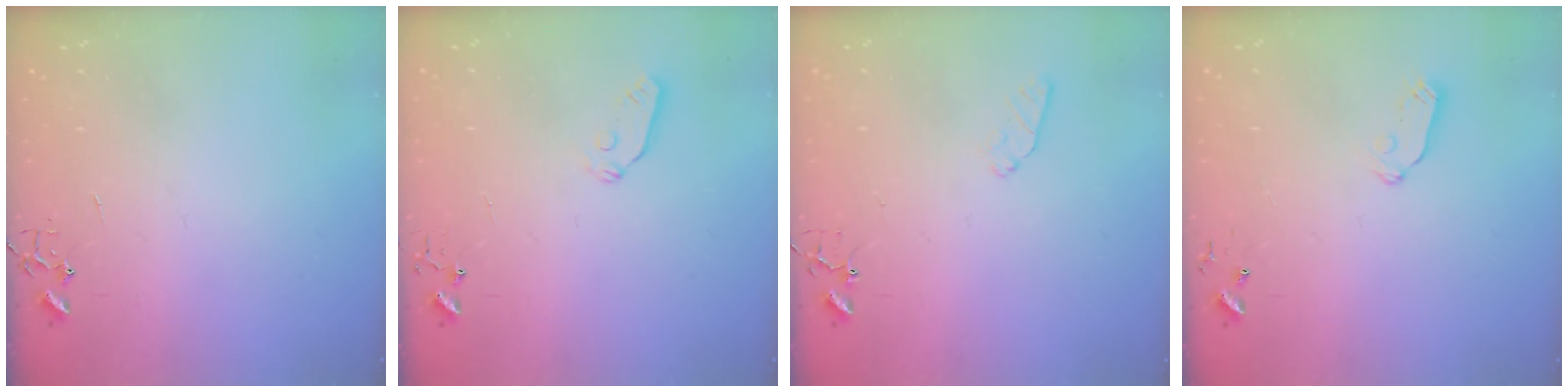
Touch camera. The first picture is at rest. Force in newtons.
{"total": 3.8, "press": 3.8, "slide": 0.6}
{"total": 5.3, "press": 5.2, "slide": 0.7}
{"total": 6.0, "press": 6.0, "slide": 0.5}